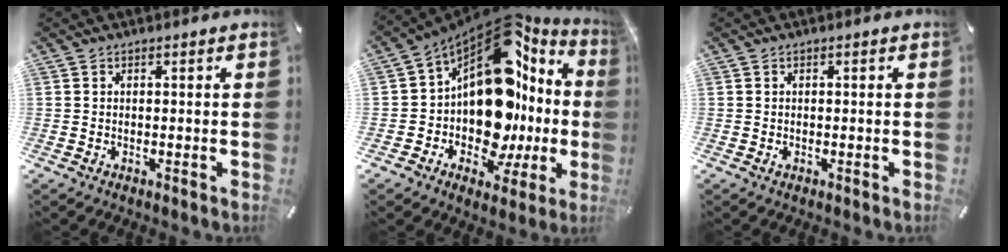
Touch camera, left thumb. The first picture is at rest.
{"total": 18.9, "force": [3.6, 11.0, 15.0], "torque": [-0.255, -0.079, 0.061]}
{"total": 0.5, "force": [-0.2, 0.3, 0.4], "torque": [-0.008, -0.001, -0.003]}